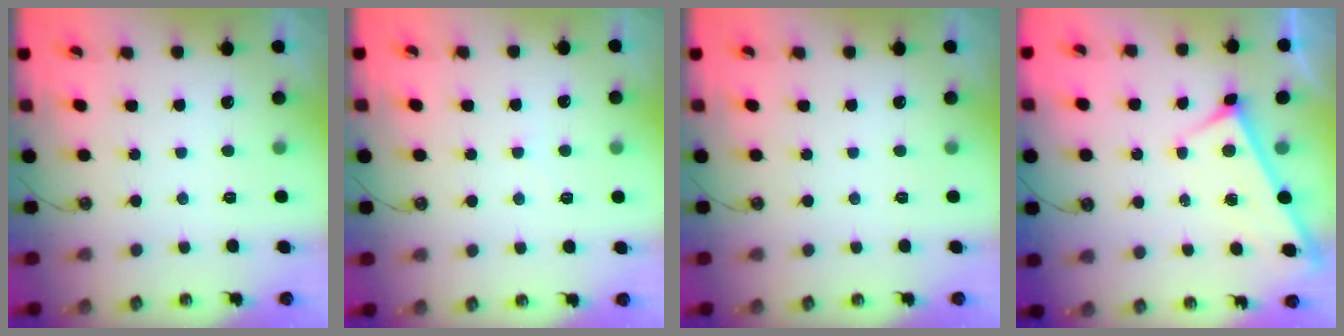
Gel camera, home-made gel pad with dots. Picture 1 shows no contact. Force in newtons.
{"total": 1.4, "press": 1.4, "slide": 0.3}
{"total": 0.0}
{"total": 2.9, "press": 2.9, "slide": 0.3}